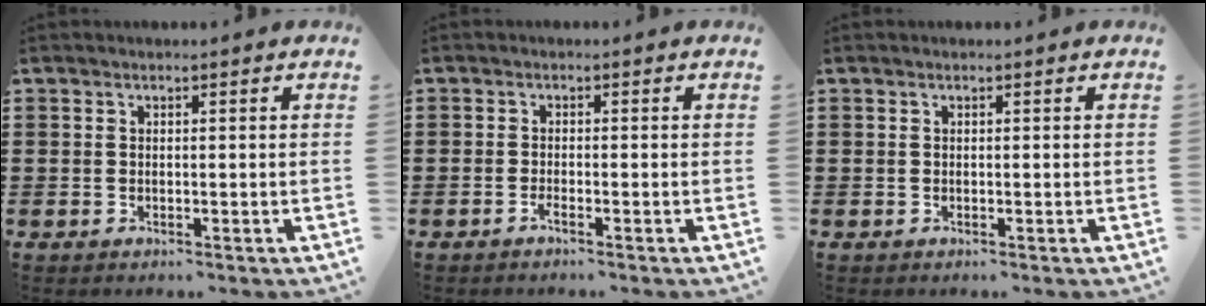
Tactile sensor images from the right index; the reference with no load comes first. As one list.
[{"total": 0.8, "force": [-0.7, -0.1, 0.4], "torque": [-0.008, -0.001, -0.013]}, {"total": 0.0}]